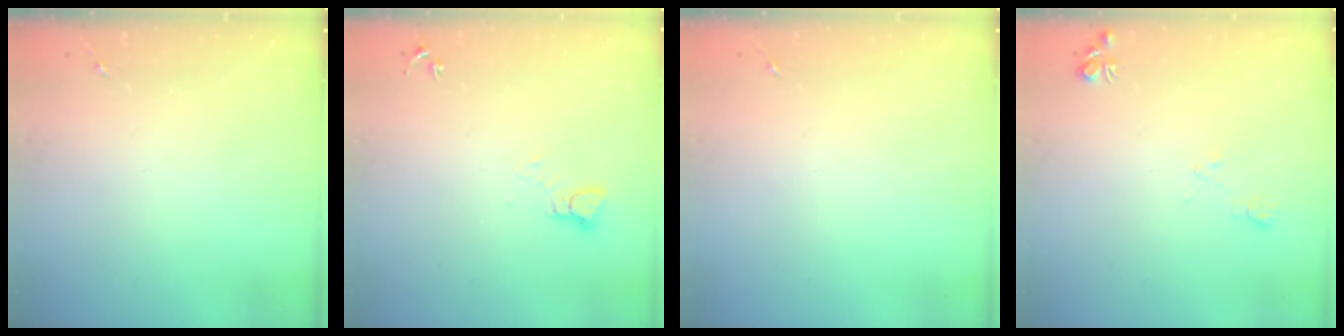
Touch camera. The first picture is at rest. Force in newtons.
{"total": 3.1, "press": 3.1, "slide": 0.2}
{"total": 0.0}
{"total": 5.8, "press": 5.8, "slide": 0.8}